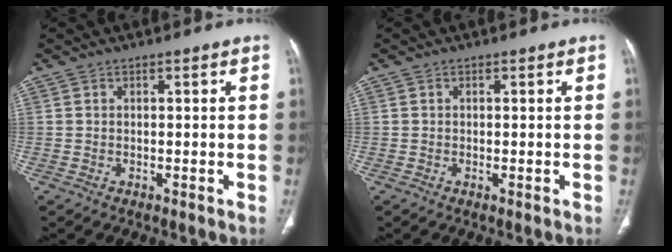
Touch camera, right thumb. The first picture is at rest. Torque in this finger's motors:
{"motor_torque": [1.42, 0.46, 0.03, -0.44, 0.03]}